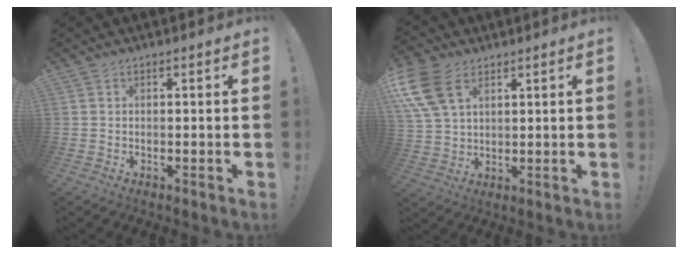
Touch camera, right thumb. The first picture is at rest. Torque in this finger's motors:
{"motor_torque": [-0.08, 1.42, 1.75, 1.01, 0.26]}